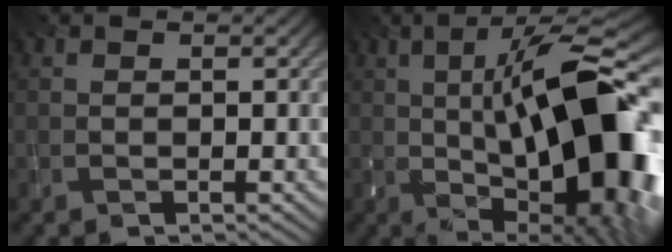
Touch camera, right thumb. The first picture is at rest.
{"total": 16.4, "force": [-0.8, 5.1, 15.6], "torque": [-0.214, 0.025, -0.026]}